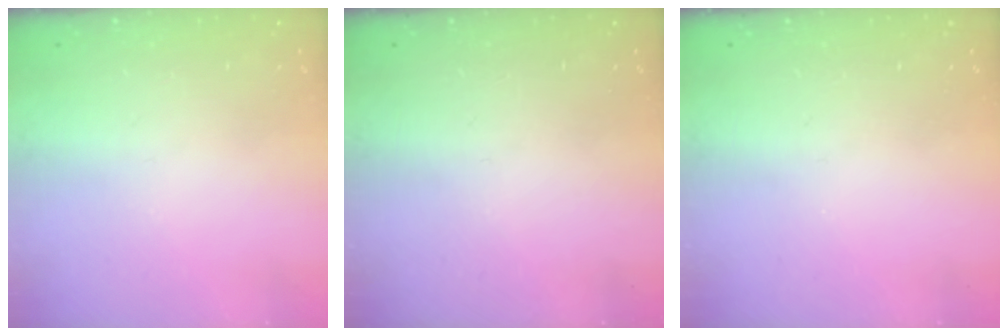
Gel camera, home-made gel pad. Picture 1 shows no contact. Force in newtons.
{"total": 0.0}
{"total": 0.0}